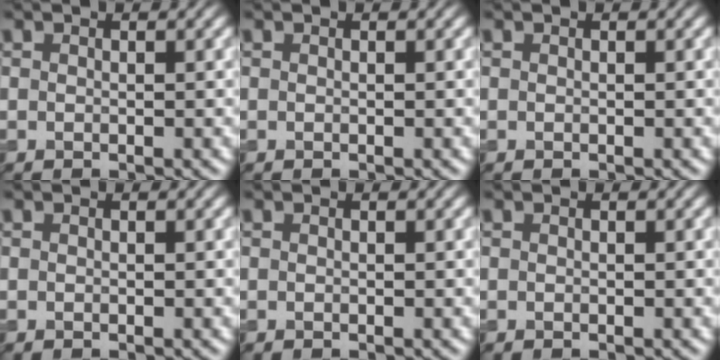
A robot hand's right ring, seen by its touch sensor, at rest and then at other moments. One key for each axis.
{"total": 0.0}
{"total": 0.0}
{"total": 0.0}
{"total": 0.0}
{"total": 0.0}